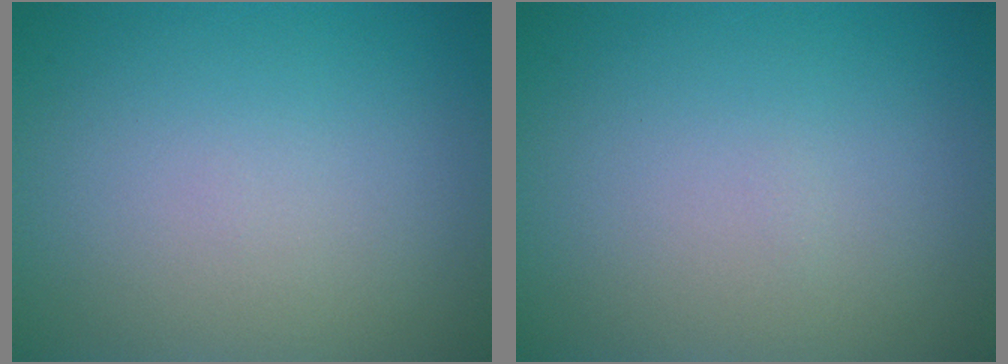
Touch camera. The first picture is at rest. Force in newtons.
{"total": 0.0}